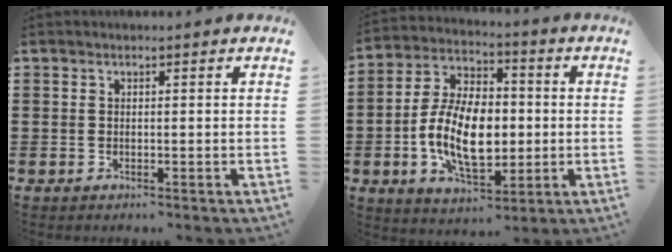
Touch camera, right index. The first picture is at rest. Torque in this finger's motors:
{"motor_torque": [2.14, 0.00, 1.05, 0.21]}